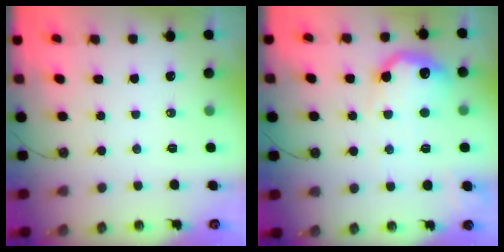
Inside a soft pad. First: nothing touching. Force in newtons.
{"total": 16.0, "press": 15.9, "slide": 1.0}